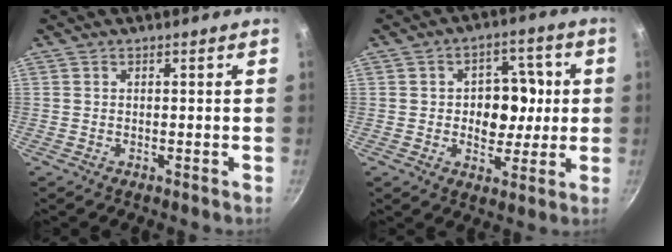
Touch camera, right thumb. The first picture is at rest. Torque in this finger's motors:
{"motor_torque": [-0.08, 0.74, 0.22, 0.64, 0.04]}